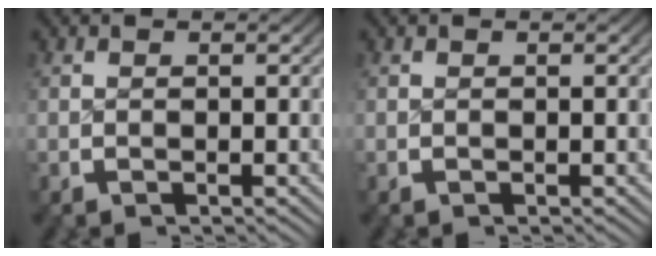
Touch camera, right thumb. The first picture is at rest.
{"total": 0.0}